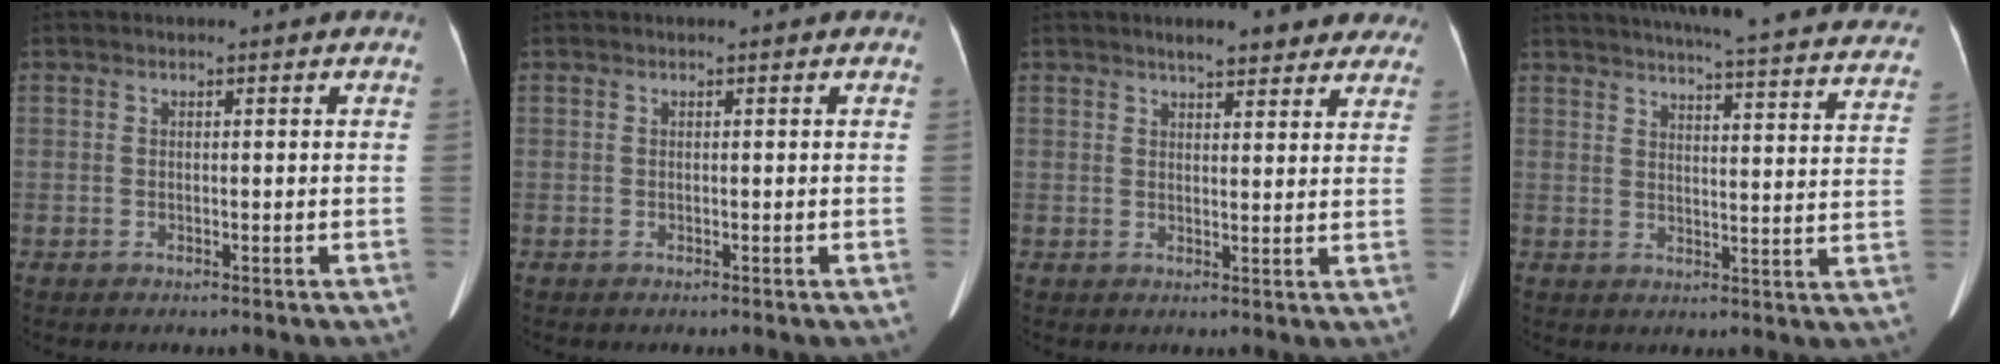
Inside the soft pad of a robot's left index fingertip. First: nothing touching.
{"total": 0.0}
{"total": 8.0, "force": [6.7, 2.2, 3.8], "torque": [-0.031, 0.009, 0.076]}
{"total": 31.6, "force": [28.8, 2.6, 12.6], "torque": [-0.187, -0.065, 0.332]}